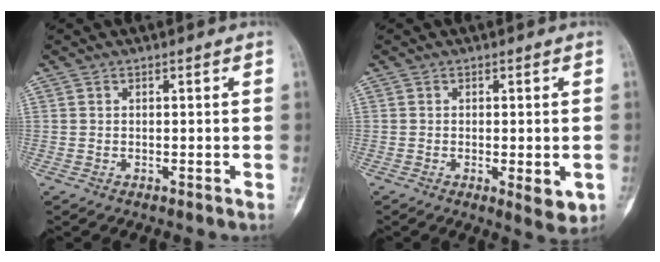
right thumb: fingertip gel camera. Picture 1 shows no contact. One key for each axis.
{"total": 5.2, "fx": -1.4, "fy": 1.8, "fz": 4.7, "tx": -0.058, "ty": -0.011, "tz": -0.014}